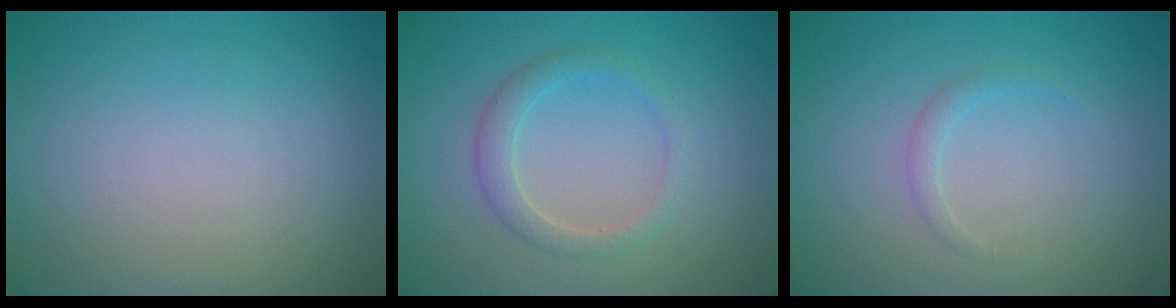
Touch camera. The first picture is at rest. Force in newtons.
{"total": 2.2, "press": 2.2, "slide": 0.2}
{"total": 0.9, "press": 0.9, "slide": 0.0}